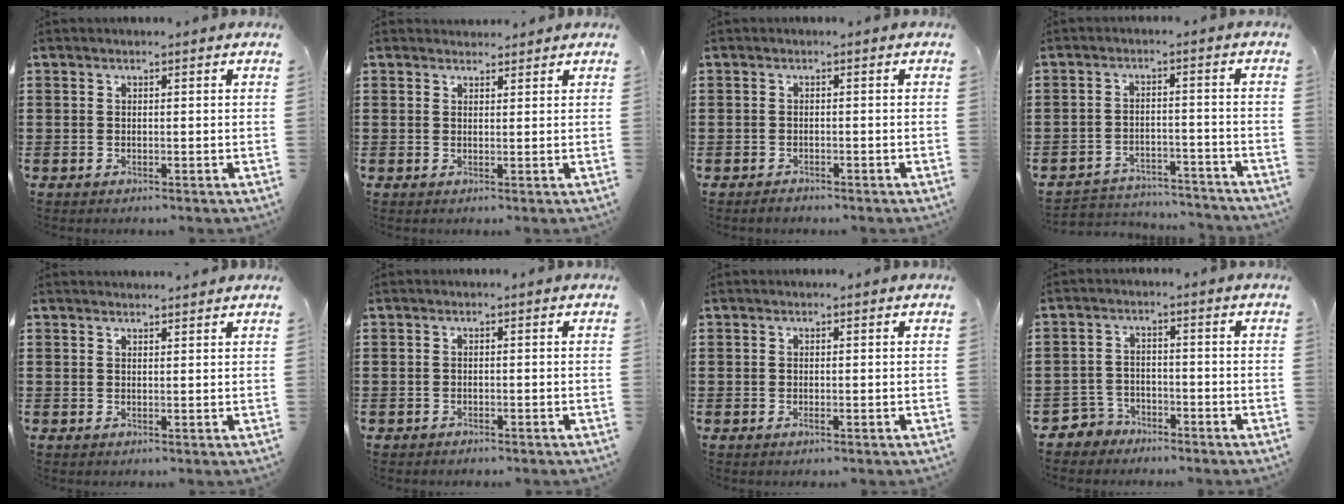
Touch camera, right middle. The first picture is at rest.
{"total": 1.6, "force": [1.5, 0.6, 0.0], "torque": [0.004, 0.001, 0.028]}
{"total": 0.9, "force": [-0.8, 0.2, 0.2], "torque": [-0.006, -0.001, -0.017]}
{"total": 3.8, "force": [-3.8, 0.5, 0.2], "torque": [-0.009, 0.005, -0.080]}
{"total": 1.3, "force": [1.3, 0.0, 0.1], "torque": [0.003, -0.004, 0.022]}
{"total": 0.8, "force": [-0.7, 0.2, -0.1], "torque": [0.000, 0.002, -0.017]}
{"total": 0.0}
{"total": 3.4, "force": [-3.0, 1.5, 0.0], "torque": [-0.018, 0.001, -0.068]}